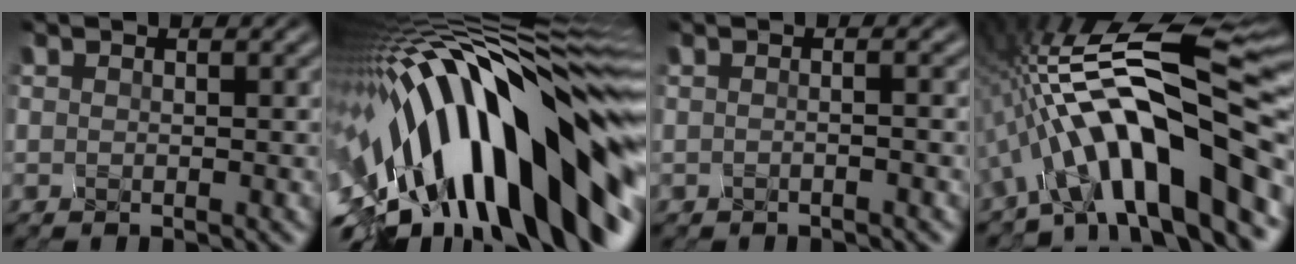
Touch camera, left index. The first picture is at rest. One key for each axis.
{"total": 19.1, "fx": -3.9, "fy": 7.6, "fz": 17.1, "tx": -0.242, "ty": 0.012, "tz": -0.078}
{"total": 3.5, "fx": 0.7, "fy": 1.9, "fz": 2.8, "tx": -0.011, "ty": 0.023, "tz": -0.025}
{"total": 14.7, "fx": -5.1, "fy": 3.8, "fz": 13.3, "tx": -0.200, "ty": 0.039, "tz": -0.090}